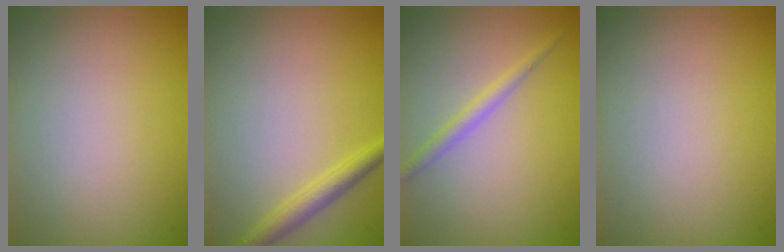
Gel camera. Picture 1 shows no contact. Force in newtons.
{"total": 2.2, "press": 2.2, "slide": 0.1}
{"total": 1.5, "press": 1.5, "slide": 0.1}
{"total": 0.0}